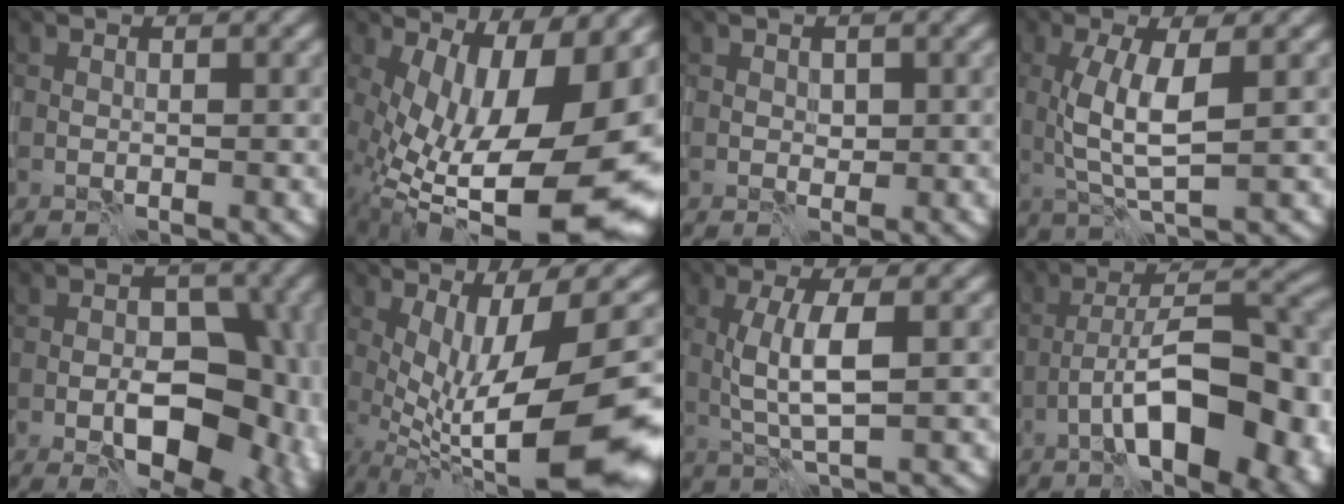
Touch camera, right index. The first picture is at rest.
{"total": 17.0, "force": [-0.6, 7.2, 15.4], "torque": [-0.220, -0.032, 0.015]}
{"total": 1.0, "force": [0.1, 0.9, 0.4], "torque": [-0.006, -0.003, 0.003]}
{"total": 4.6, "force": [0.3, 1.3, 4.4], "torque": [-0.096, -0.004, 0.010]}
{"total": 11.0, "force": [-3.0, 6.2, 8.6], "torque": [-0.089, -0.002, -0.050]}
{"total": 13.5, "force": [-2.6, 3.5, 12.8], "torque": [-0.200, -0.020, -0.030]}
{"total": 4.1, "force": [0.2, 0.9, 3.9], "torque": [-0.081, 0.002, 0.004]}
{"total": 11.3, "force": [-4.9, 3.7, 9.5], "torque": [-0.139, 0.015, -0.076]}